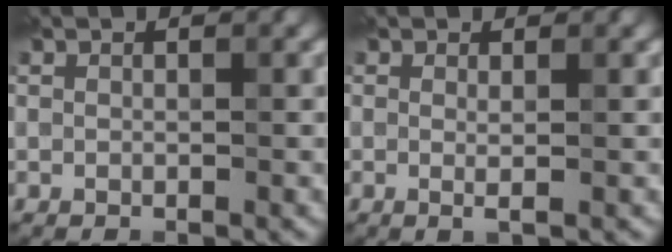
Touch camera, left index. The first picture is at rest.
{"total": 1.2, "force": [0.1, 0.3, 1.1], "torque": [-0.016, -0.005, -0.002]}